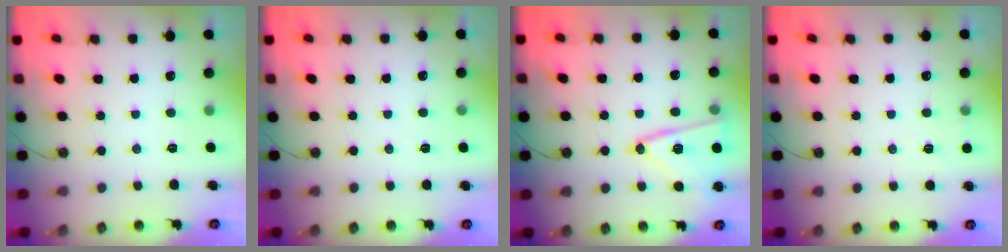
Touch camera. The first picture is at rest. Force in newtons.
{"total": 3.9, "press": 1.8, "slide": 3.5}
{"total": 14.7, "press": 14.4, "slide": 3.1}
{"total": 4.2, "press": 2.4, "slide": 3.4}